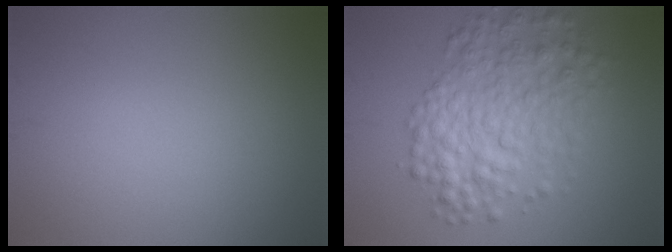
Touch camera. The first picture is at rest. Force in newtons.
{"total": 6.1, "press": 6.1, "slide": 0.1}